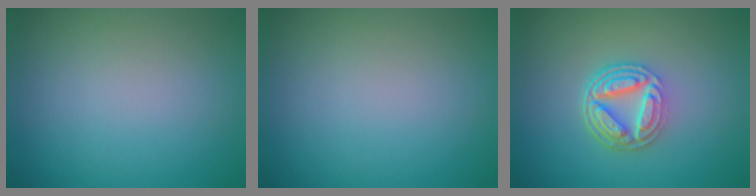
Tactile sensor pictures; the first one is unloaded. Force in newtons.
{"total": 0.0}
{"total": 5.1, "press": 3.9, "slide": 3.4}